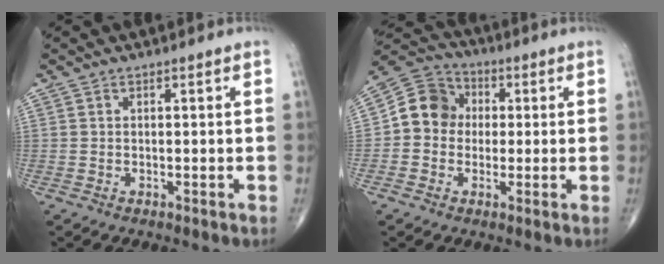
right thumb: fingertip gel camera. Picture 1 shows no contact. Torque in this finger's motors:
{"motor_torque": [1.15, 1.13, 0.42, -0.26, 0.06]}